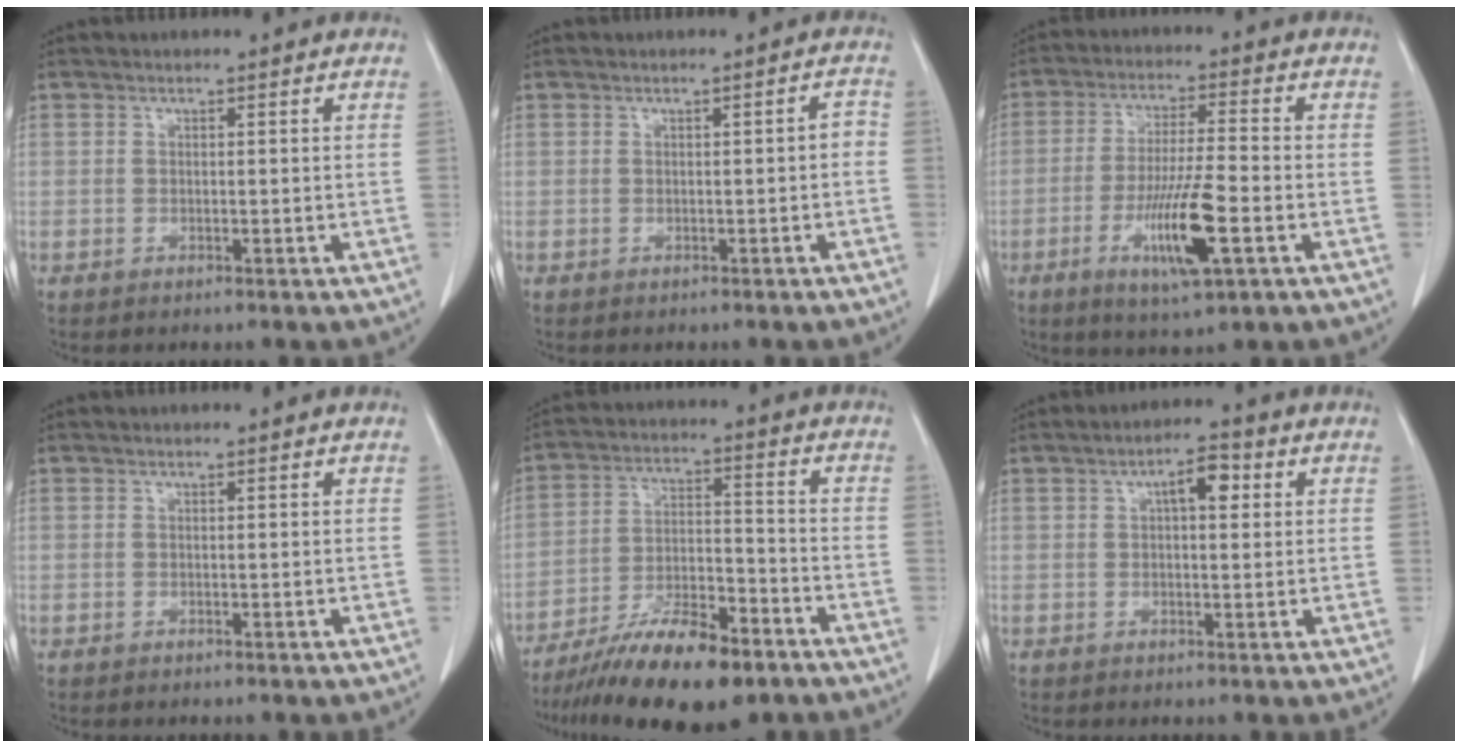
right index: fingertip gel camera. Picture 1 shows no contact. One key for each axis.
{"total": 1.4, "fx": -0.4, "fy": 0.4, "fz": 1.3, "tx": -0.010, "ty": 0.004, "tz": -0.006}
{"total": 10.9, "fx": -3.8, "fy": 0.9, "fz": 10.2, "tx": -0.189, "ty": -0.017, "tz": -0.066}
{"total": 0.0}
{"total": 14.6, "fx": -10.4, "fy": 3.7, "fz": 9.6, "tx": -0.170, "ty": -0.010, "tz": -0.180}
{"total": 4.5, "fx": 1.4, "fy": 1.6, "fz": 4.0, "tx": -0.065, "ty": 0.013, "tz": 0.018}